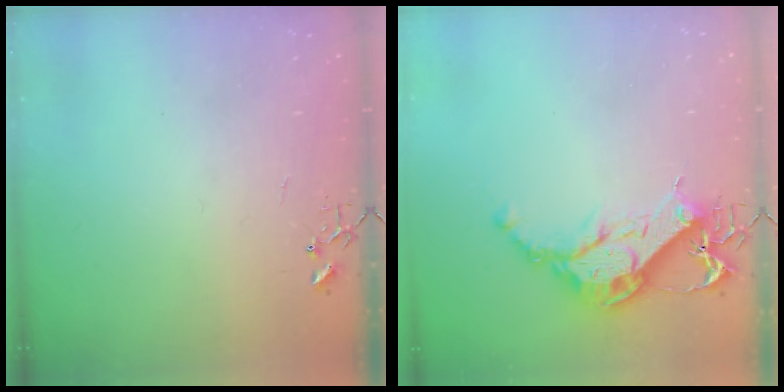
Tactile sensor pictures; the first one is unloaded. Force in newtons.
{"total": 13.8, "press": 13.8, "slide": 1.1}